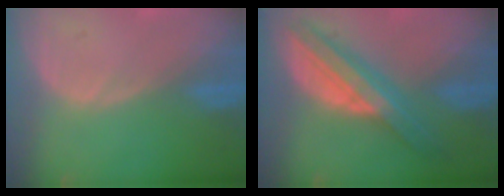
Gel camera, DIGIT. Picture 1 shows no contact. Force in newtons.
{"total": 8.6, "press": 8.5, "slide": 0.4}